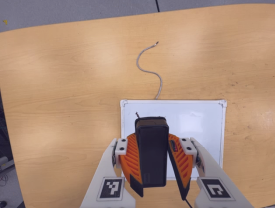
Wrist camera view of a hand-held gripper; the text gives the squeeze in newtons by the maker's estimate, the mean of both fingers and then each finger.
{"total": 9.1, "left": 9.3, "right": 8.9}